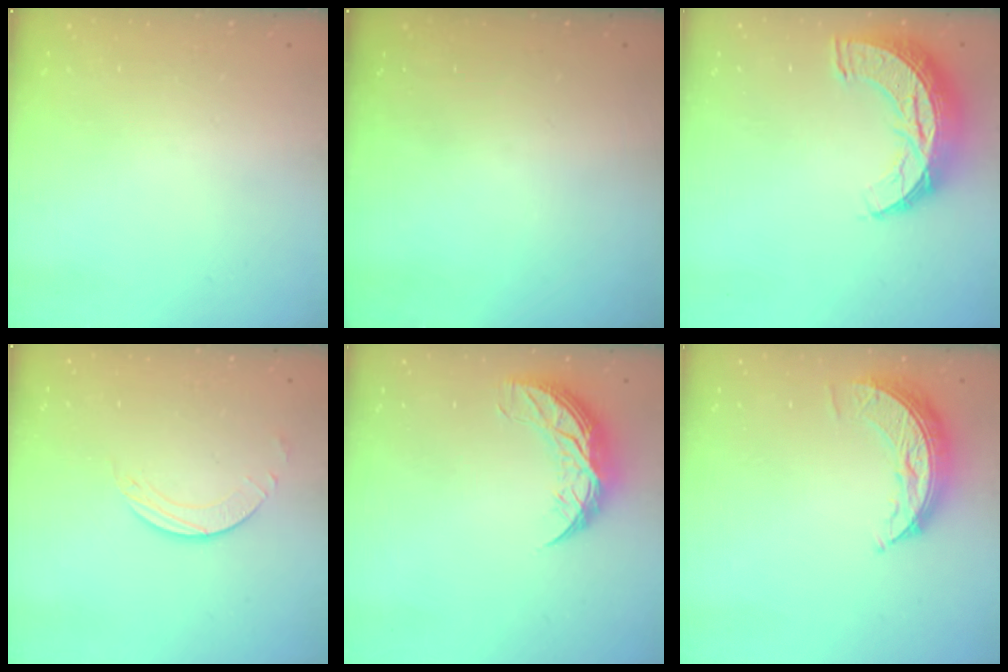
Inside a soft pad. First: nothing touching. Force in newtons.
{"total": 0.0}
{"total": 12.7, "press": 12.7, "slide": 0.8}
{"total": 2.0, "press": 1.9, "slide": 0.3}
{"total": 9.7, "press": 9.7, "slide": 0.5}
{"total": 8.4, "press": 8.4, "slide": 0.2}